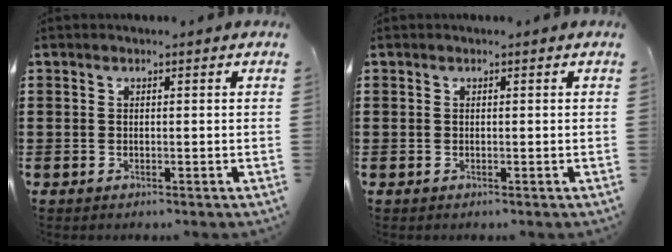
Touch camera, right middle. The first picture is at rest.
{"total": 0.0}